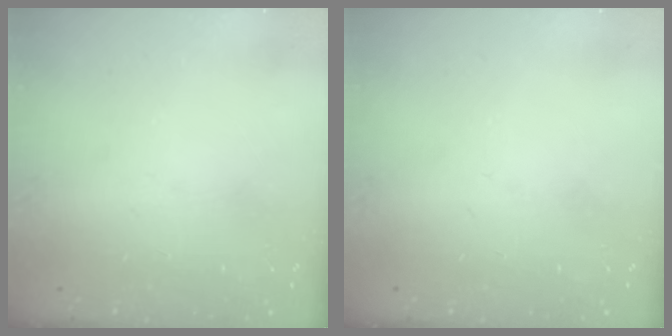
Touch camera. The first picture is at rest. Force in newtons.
{"total": 0.0}